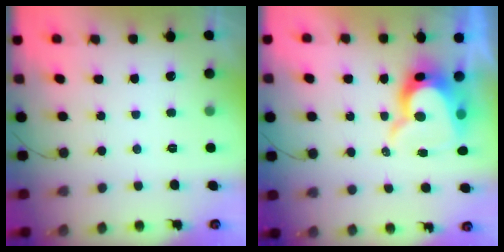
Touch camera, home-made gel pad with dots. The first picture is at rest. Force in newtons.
{"total": 13.0, "press": 13.0, "slide": 1.1}